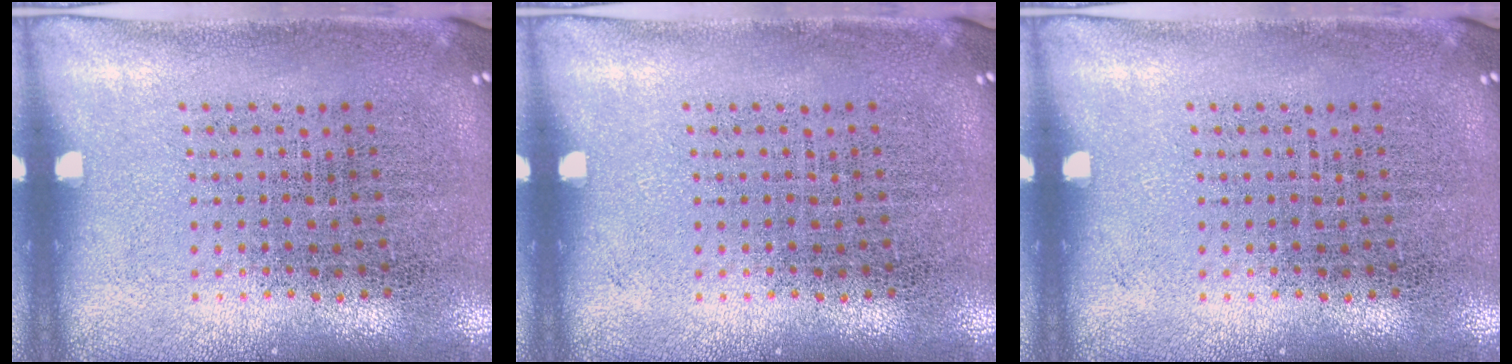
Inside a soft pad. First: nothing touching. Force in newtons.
{"total": 0.0}
{"total": 0.0}